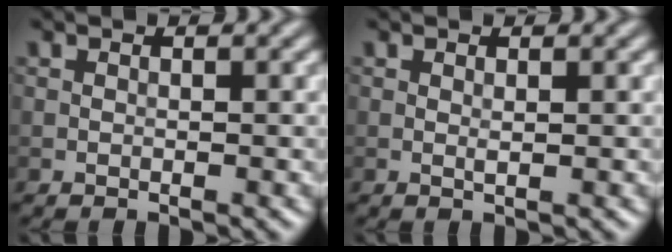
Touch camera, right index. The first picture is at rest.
{"total": 0.5, "force": [0.2, 0.1, 0.5], "torque": [-0.010, -0.002, 0.004]}